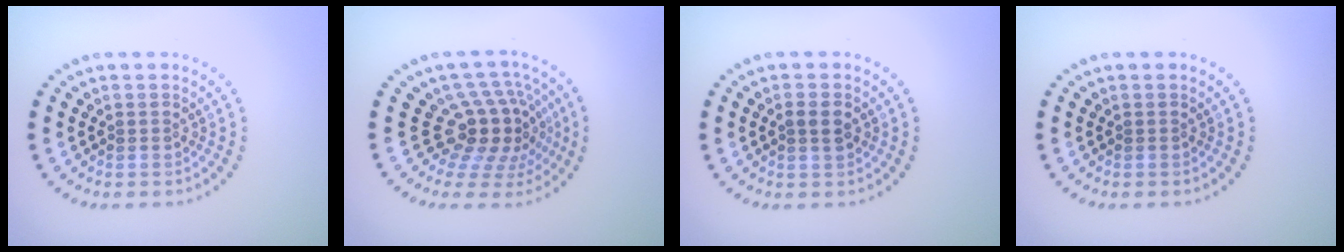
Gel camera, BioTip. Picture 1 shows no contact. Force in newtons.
{"total": 4.9, "press": 3.6, "slide": 3.4}
{"total": 1.6, "press": 1.6, "slide": 0.2}
{"total": 0.0}